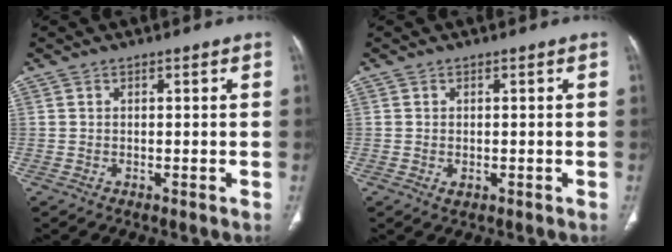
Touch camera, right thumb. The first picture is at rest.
{"total": 1.1, "force": [-0.4, 0.7, 0.8], "torque": [-0.014, 0.000, 0.000]}